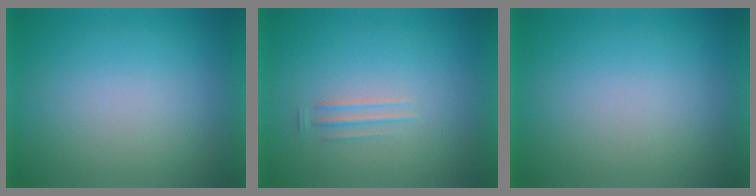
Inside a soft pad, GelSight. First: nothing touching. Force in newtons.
{"total": 1.6}
{"total": 1.2}